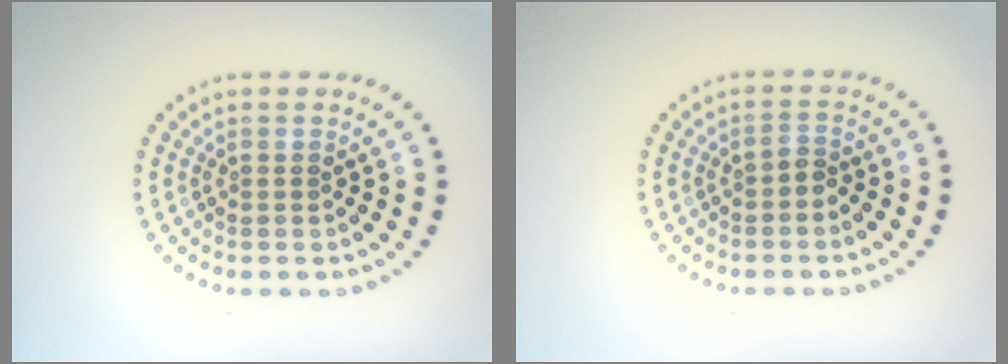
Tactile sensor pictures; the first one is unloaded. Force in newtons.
{"total": 1.0, "press": 0.8, "slide": 0.6}